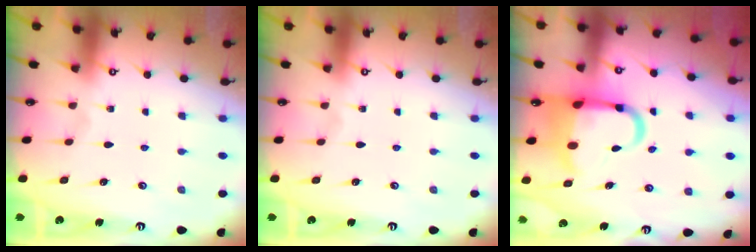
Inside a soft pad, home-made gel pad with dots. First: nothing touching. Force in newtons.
{"total": 0.0}
{"total": 10.7, "press": 10.4, "slide": 2.5}